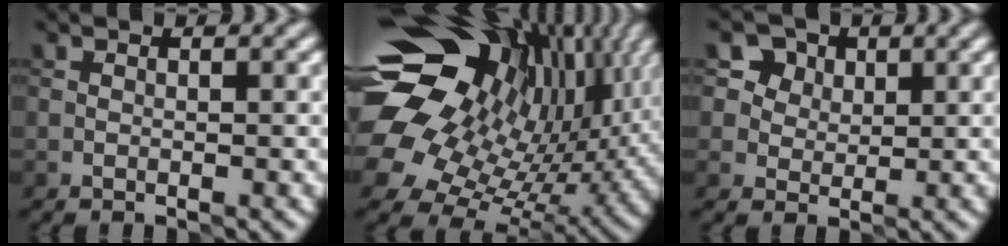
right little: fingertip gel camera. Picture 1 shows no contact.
{"total": 18.1, "force": [5.2, 12.6, 11.9], "torque": [-0.220, -0.001, 0.107]}
{"total": 7.9, "force": [4.5, 5.7, 3.0], "torque": [-0.063, 0.001, 0.071]}